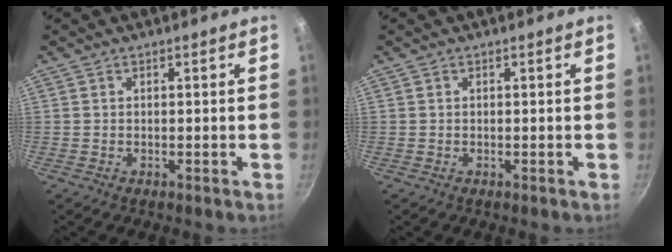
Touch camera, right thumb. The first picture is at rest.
{"total": 0.0}